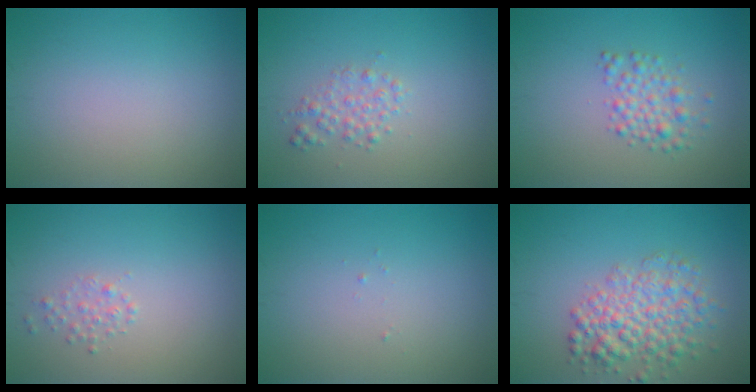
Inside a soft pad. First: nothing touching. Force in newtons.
{"total": 1.7, "press": 1.7, "slide": 0.0}
{"total": 2.4, "press": 2.4, "slide": 0.1}
{"total": 1.0, "press": 1.0, "slide": 0.1}
{"total": 0.0}
{"total": 5.1, "press": 5.1, "slide": 0.2}